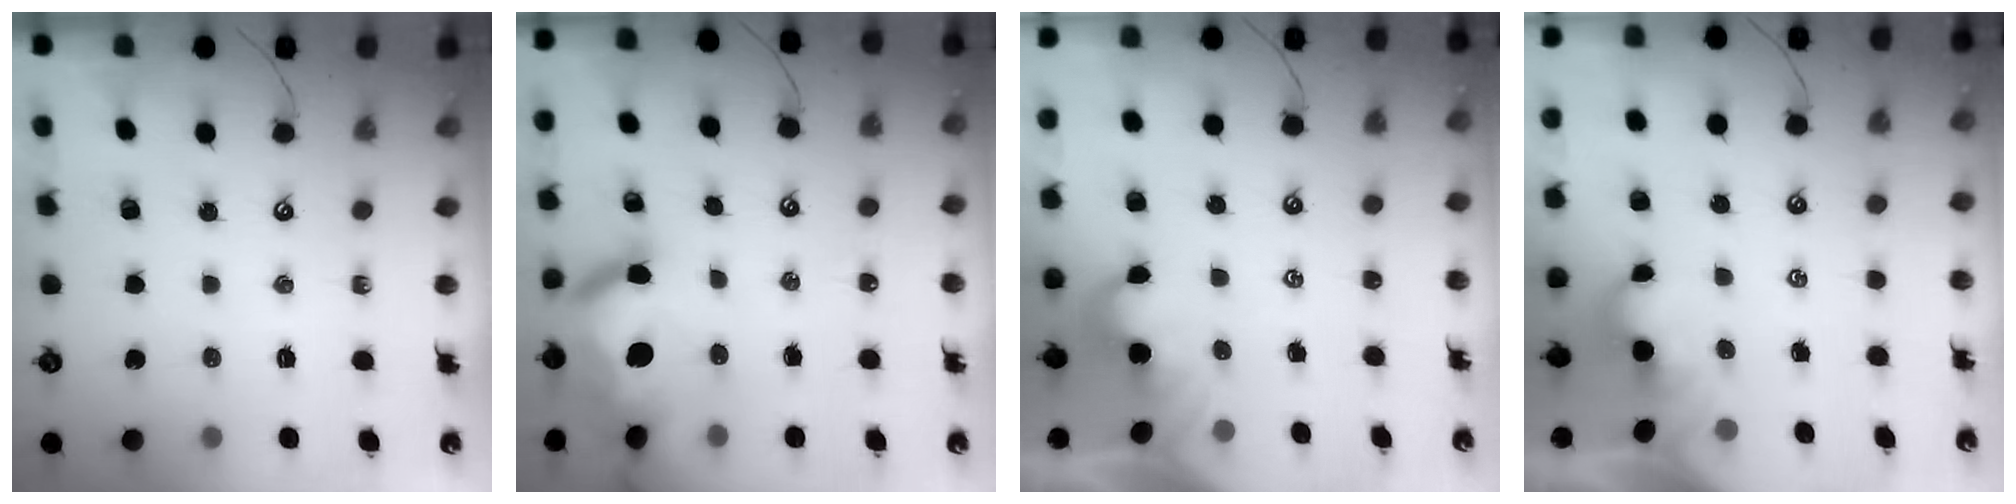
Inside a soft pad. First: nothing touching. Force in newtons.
{"total": 15.1, "press": 15.0, "slide": 1.4}
{"total": 2.0, "press": 1.9, "slide": 0.6}
{"total": 0.0}